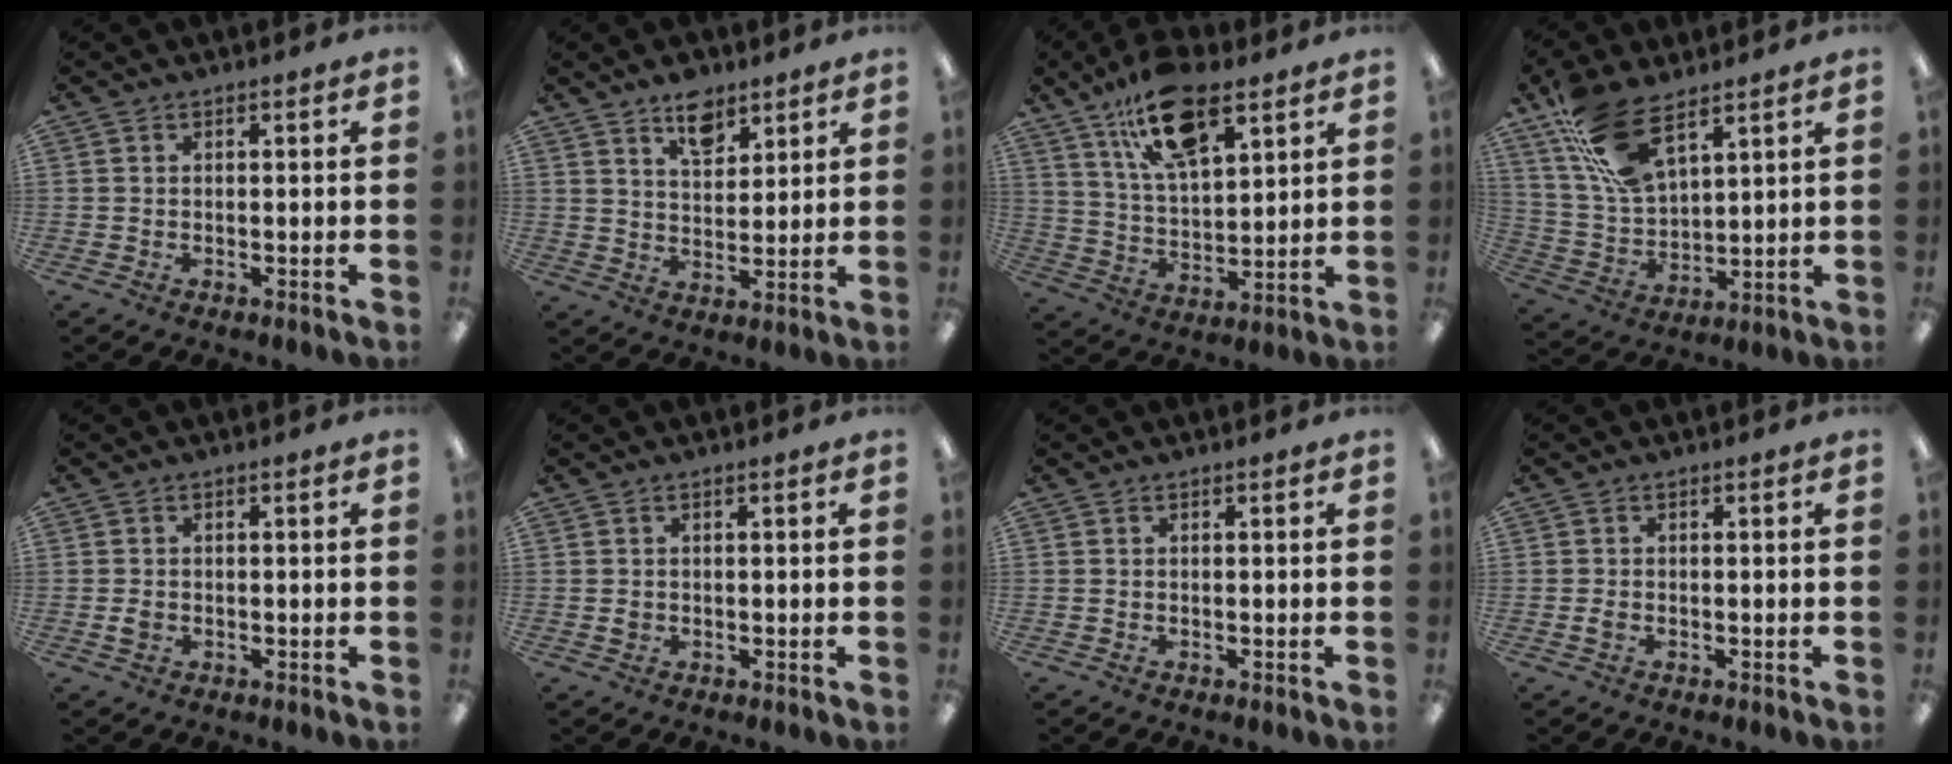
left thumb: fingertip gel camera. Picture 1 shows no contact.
{"total": 8.1, "force": [5.9, 4.3, 3.5], "torque": [-0.047, -0.028, 0.103]}
{"total": 16.8, "force": [10.4, 7.6, 10.8], "torque": [-0.184, -0.033, 0.182]}
{"total": 15.1, "force": [9.9, 6.7, 9.2], "torque": [-0.208, -0.028, 0.186]}
{"total": 1.5, "force": [-0.2, 1.1, 1.0], "torque": [-0.018, 0.002, -0.005]}
{"total": 1.0, "force": [0.0, 0.8, 0.6], "torque": [-0.011, 0.004, 0.000]}
{"total": 0.0}
{"total": 1.3, "force": [-0.4, 0.8, 1.0], "torque": [-0.018, 0.001, -0.007]}